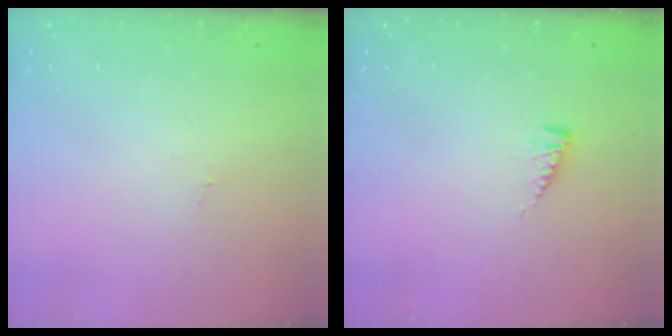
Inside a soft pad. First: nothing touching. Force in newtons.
{"total": 4.2, "press": 4.2, "slide": 0.6}